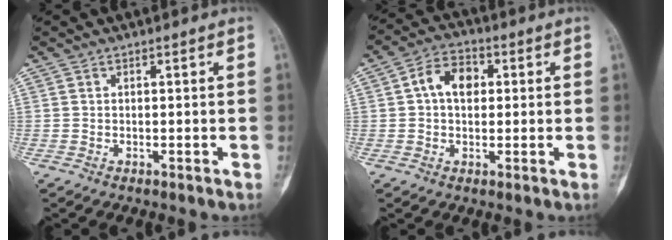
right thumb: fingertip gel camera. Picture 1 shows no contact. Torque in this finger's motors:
{"motor_torque": [-0.59, 0.62, 0.01, 0.02, 0.19]}